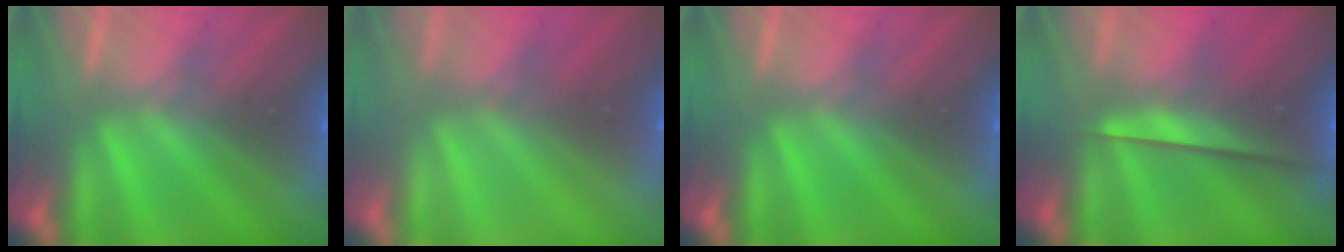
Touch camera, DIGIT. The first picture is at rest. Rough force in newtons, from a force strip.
{"total": 2.9}
{"total": 0.0}
{"total": 2.2}